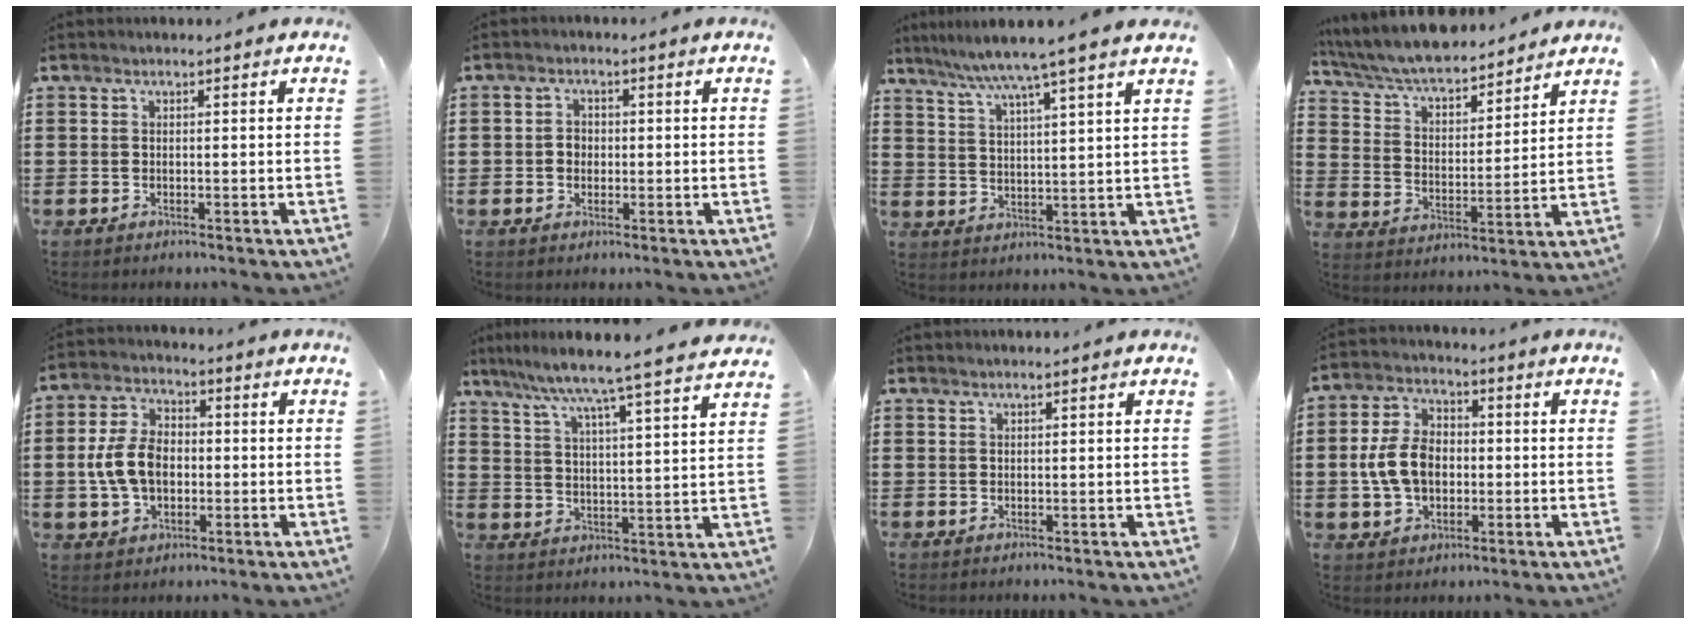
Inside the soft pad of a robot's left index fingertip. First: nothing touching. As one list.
[{"total": 1.9, "force": [-0.2, 1.7, 0.9], "torque": [-0.022, 0.008, -0.007]}, {"total": 6.4, "force": [5.2, -1.1, 3.6], "torque": [-0.087, -0.028, 0.085]}, {"total": 7.0, "force": [6.6, 1.0, 2.1], "torque": [-0.073, -0.042, 0.113]}, {"total": 7.9, "force": [-0.8, 5.5, 5.7], "torque": [-0.146, 0.005, -0.022]}, {"total": 6.3, "force": [5.6, -1.1, 2.6], "torque": [-0.075, -0.044, 0.088]}, {"total": 0.6, "force": [0.5, -0.1, 0.4], "torque": [-0.007, -0.002, 0.009]}, {"total": 8.0, "force": [-0.7, 5.8, 5.5], "torque": [-0.135, 0.009, -0.019]}]